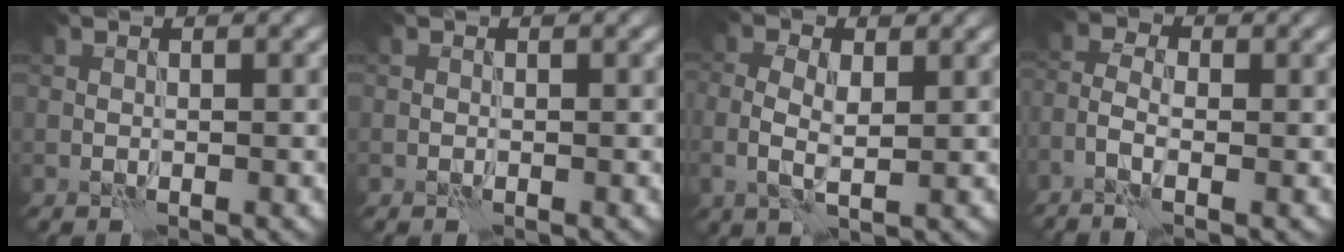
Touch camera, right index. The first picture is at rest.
{"total": 0.0}
{"total": 3.2, "force": [0.3, 1.6, 2.8], "torque": [-0.063, 0.002, 0.003]}
{"total": 3.5, "force": [-1.5, 1.4, 2.8], "torque": [-0.073, 0.000, -0.031]}